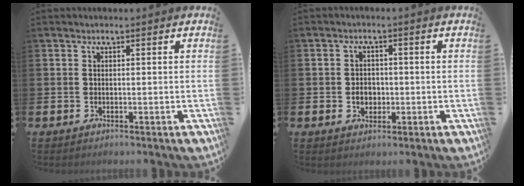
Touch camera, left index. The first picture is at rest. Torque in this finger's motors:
{"motor_torque": [0.23, -0.18, 0.08, 0.06]}